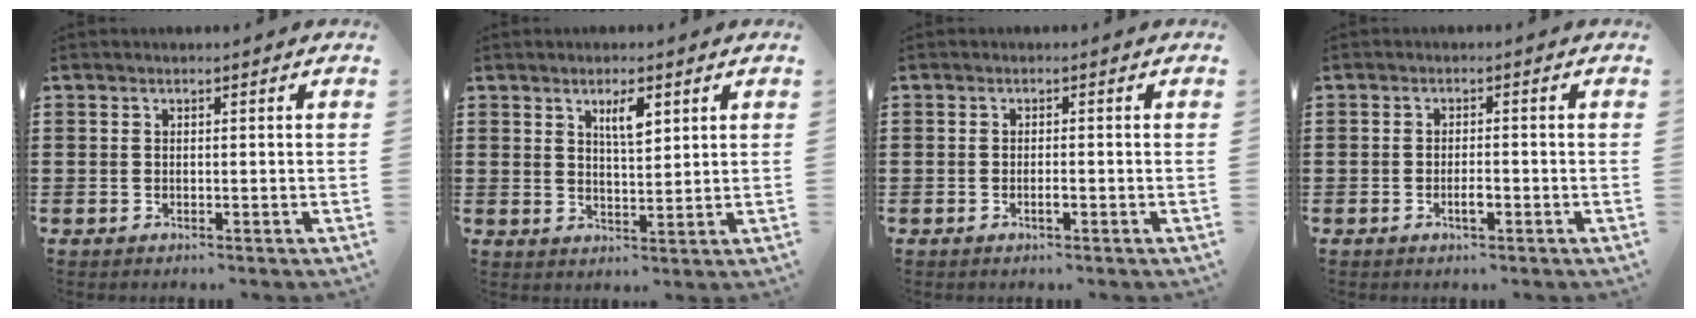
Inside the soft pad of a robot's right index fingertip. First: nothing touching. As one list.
[{"total": 3.8, "force": [2.0, 1.1, 3.0], "torque": [-0.049, 0.000, 0.030]}, {"total": 1.3, "force": [-0.5, 0.3, 1.2], "torque": [-0.023, -0.003, -0.008]}, {"total": 2.5, "force": [-0.9, 0.7, 2.2], "torque": [-0.039, 0.001, -0.016]}]